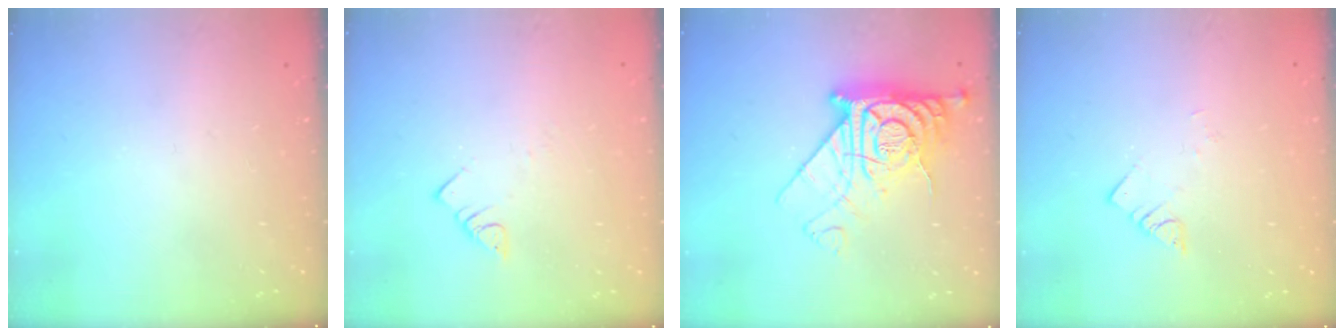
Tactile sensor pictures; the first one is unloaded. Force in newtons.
{"total": 3.0, "press": 3.0, "slide": 0.0}
{"total": 15.0, "press": 14.9, "slide": 1.6}
{"total": 2.9, "press": 2.8, "slide": 0.6}